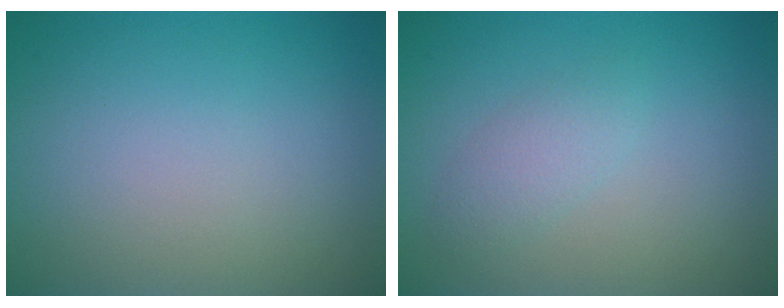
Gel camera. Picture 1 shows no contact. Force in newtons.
{"total": 1.8, "press": 1.8, "slide": 0.1}